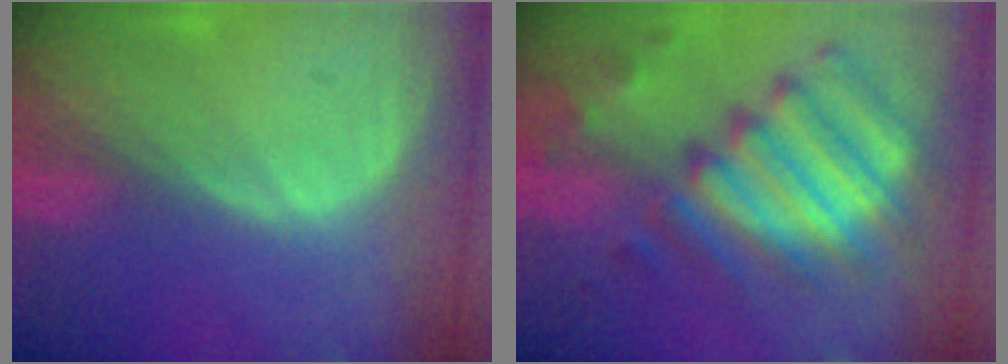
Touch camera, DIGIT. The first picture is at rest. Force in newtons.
{"total": 11.9, "press": 10.4, "slide": 5.7}